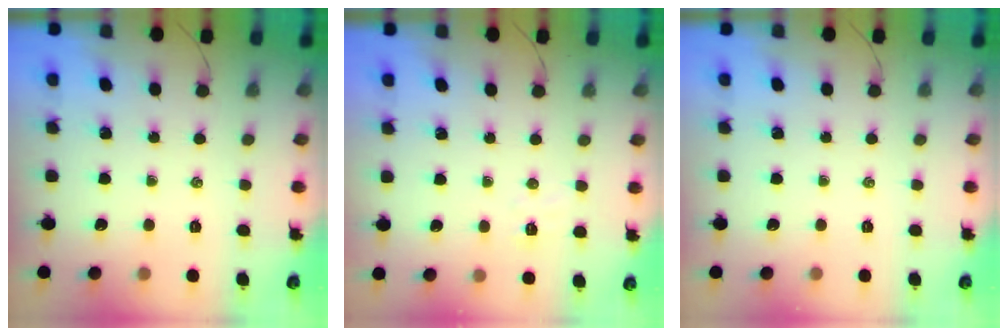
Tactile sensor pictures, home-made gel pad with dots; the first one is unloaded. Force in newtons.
{"total": 3.0, "press": 2.8, "slide": 0.8}
{"total": 0.0}